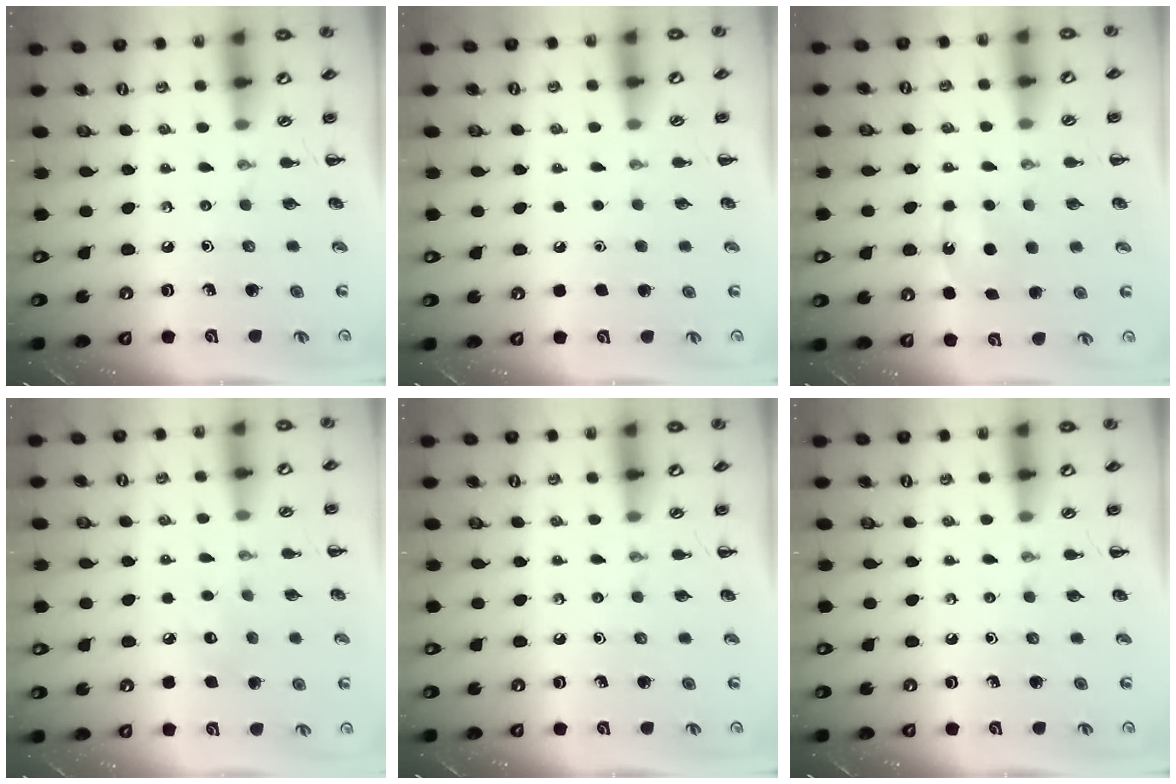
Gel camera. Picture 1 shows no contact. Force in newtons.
{"total": 1.6, "press": 1.6, "slide": 0.1}
{"total": 5.6, "press": 5.5, "slide": 1.4}
{"total": 6.0, "press": 5.8, "slide": 1.7}
{"total": 0.0}
{"total": 0.0}